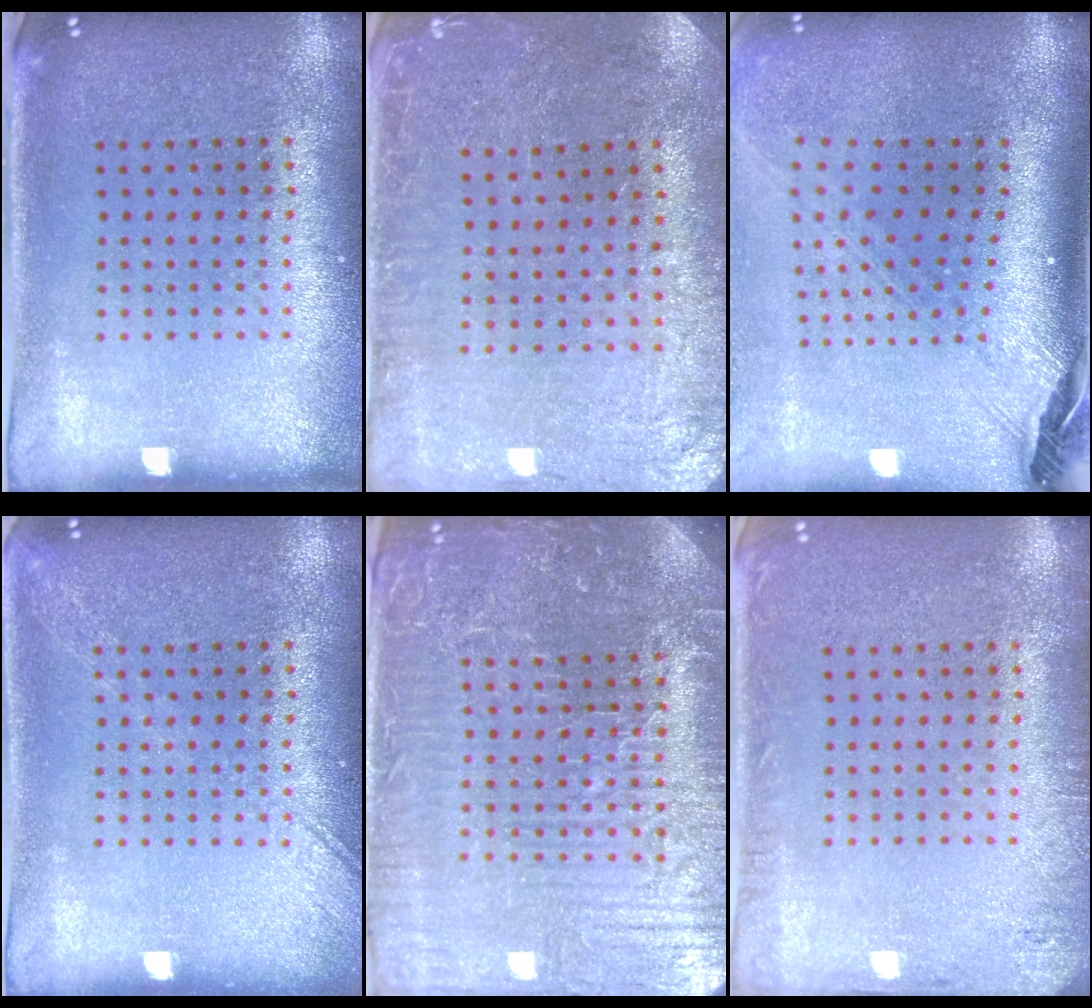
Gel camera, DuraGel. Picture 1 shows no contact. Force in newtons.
{"total": 0.7, "press": 0.7, "slide": 0.2}
{"total": 3.0, "press": 2.1, "slide": 2.1}
{"total": 1.8, "press": 1.8, "slide": 0.2}
{"total": 5.9, "press": 5.4, "slide": 2.4}
{"total": 1.7, "press": 1.7, "slide": 0.2}